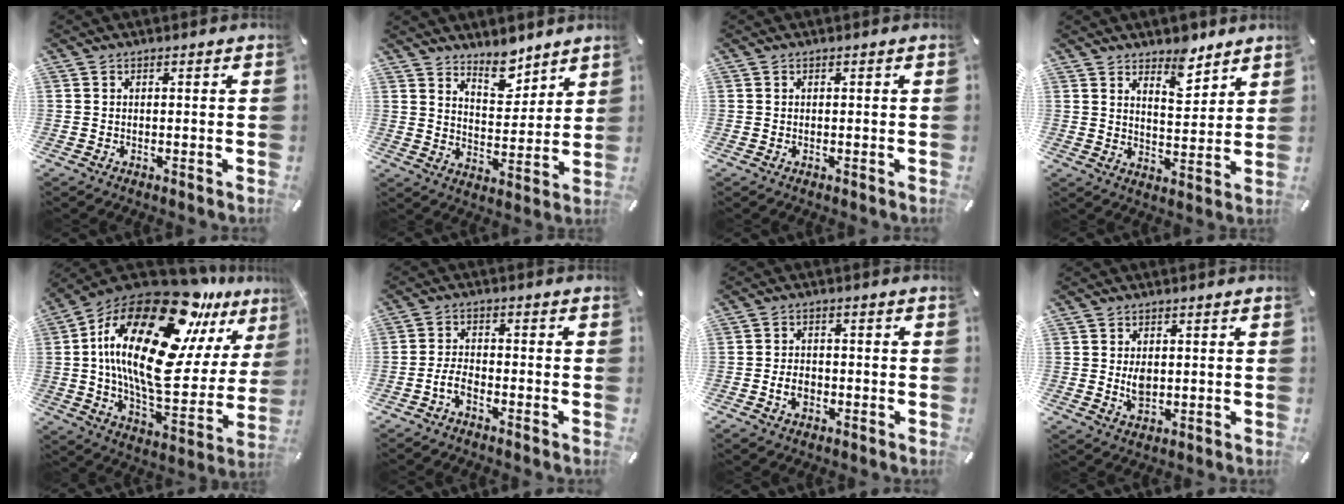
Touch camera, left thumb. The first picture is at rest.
{"total": 8.9, "force": [7.7, 4.0, 2.1], "torque": [-0.014, -0.062, 0.139]}
{"total": 0.0}
{"total": 7.1, "force": [6.3, 3.0, 1.5], "torque": [-0.002, -0.053, 0.112]}
{"total": 29.0, "force": [13.1, 12.9, 22.4], "torque": [-0.418, -0.090, 0.216]}
{"total": 3.9, "force": [-2.4, 1.7, 2.6], "torque": [-0.056, 0.008, -0.046]}
{"total": 4.1, "force": [-1.4, 2.9, 2.6], "torque": [-0.059, 0.003, -0.029]}
{"total": 3.8, "force": [0.3, 2.6, 2.8], "torque": [-0.048, -0.005, 0.001]}